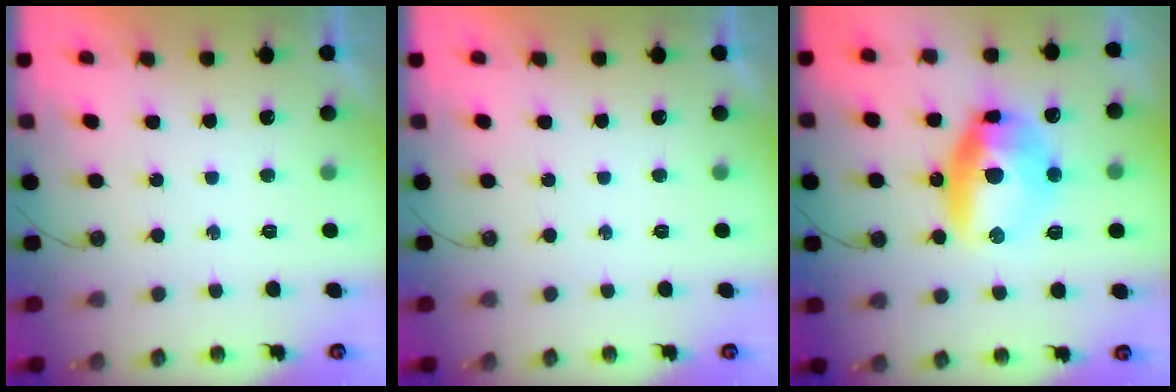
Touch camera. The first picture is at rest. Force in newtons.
{"total": 0.0}
{"total": 13.8, "press": 13.7, "slide": 1.5}